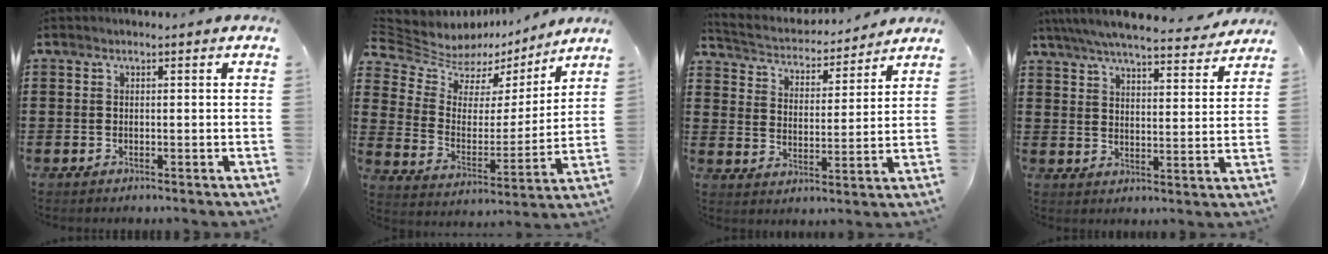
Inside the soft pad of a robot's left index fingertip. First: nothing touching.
{"total": 7.0, "force": [6.0, 3.6, 0.8], "torque": [-0.053, -0.046, 0.104]}
{"total": 3.6, "force": [3.6, 0.5, 0.2], "torque": [-0.028, -0.029, 0.055]}
{"total": 6.6, "force": [6.2, 0.0, 2.4], "torque": [-0.069, -0.035, 0.108]}